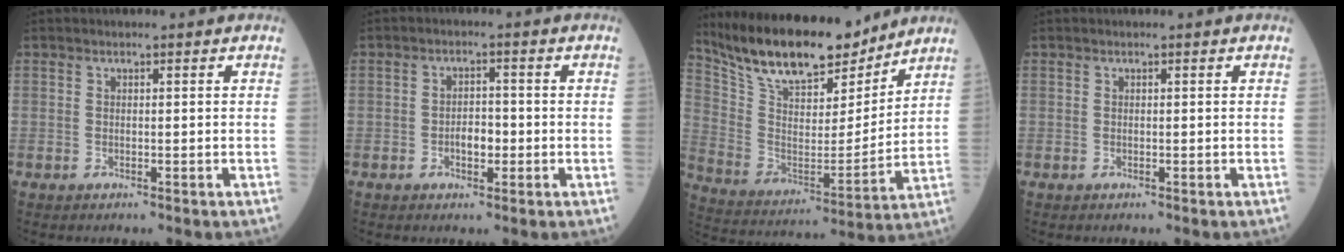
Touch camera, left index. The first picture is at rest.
{"total": 3.1, "force": [-1.1, 1.6, 2.5], "torque": [-0.041, 0.002, -0.018]}
{"total": 19.2, "force": [16.1, 5.5, 8.9], "torque": [-0.166, 0.001, 0.288]}
{"total": 0.0}